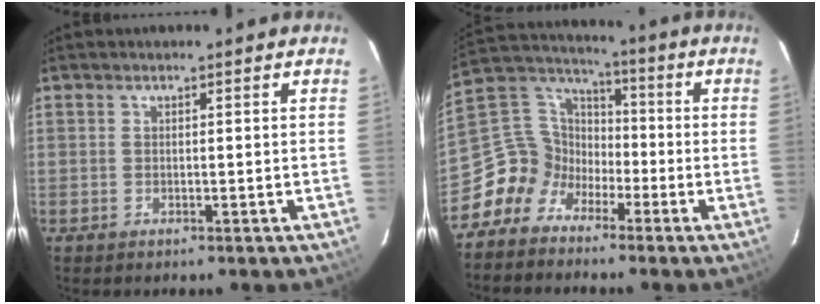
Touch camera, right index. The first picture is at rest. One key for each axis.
{"total": 9.7, "fx": -5.5, "fy": 7.8, "fz": 2.0, "tx": -0.051, "ty": 0.041, "tz": -0.125}